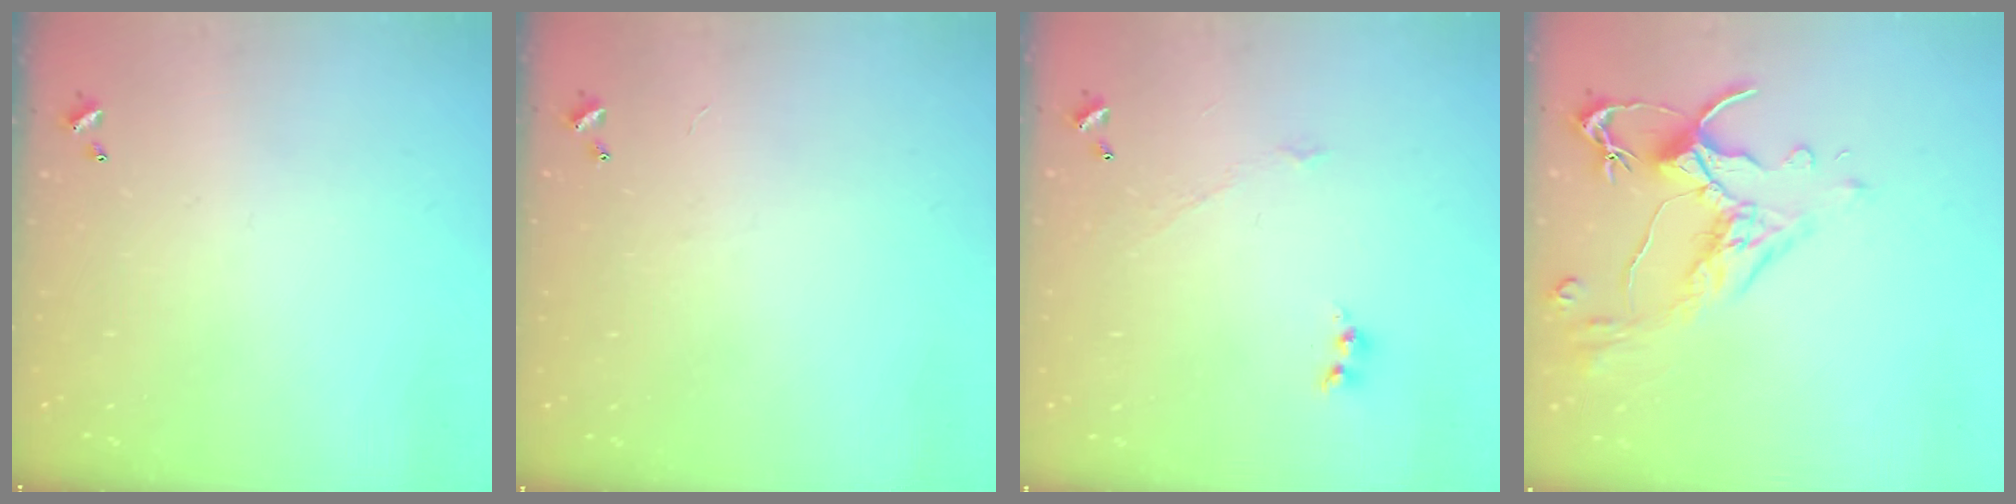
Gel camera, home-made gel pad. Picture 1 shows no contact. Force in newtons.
{"total": 2.4, "press": 2.4, "slide": 0.3}
{"total": 1.9, "press": 1.8, "slide": 0.4}
{"total": 2.6, "press": 2.2, "slide": 1.3}